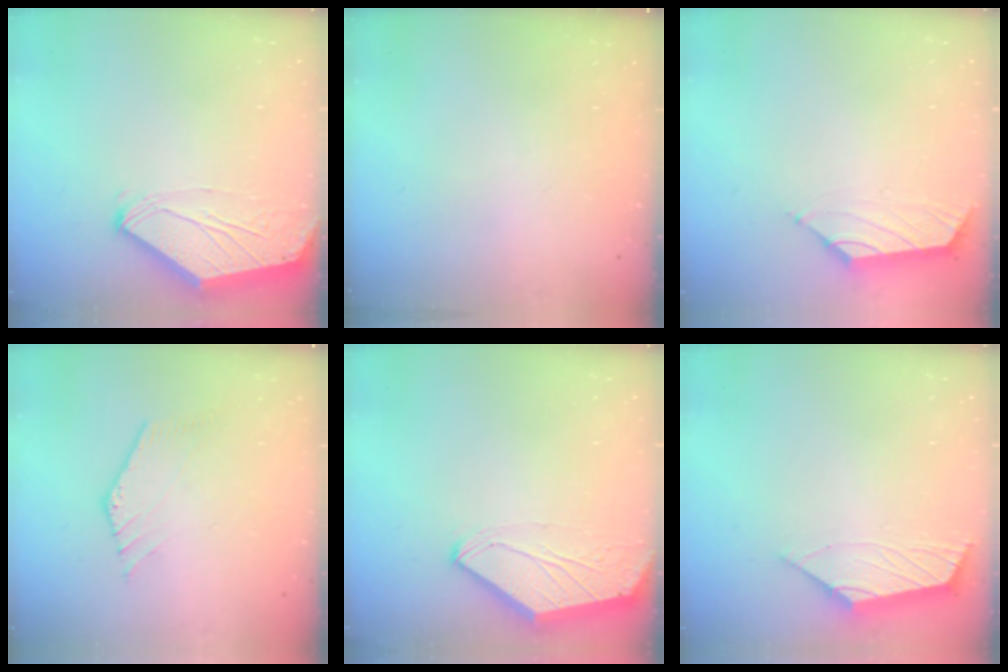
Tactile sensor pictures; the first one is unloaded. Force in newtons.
{"total": 0.0}
{"total": 1.5, "press": 1.4, "slide": 0.6}
{"total": 1.3, "press": 1.3, "slide": 0.1}
{"total": 0.0}
{"total": 2.9, "press": 2.8, "slide": 0.5}